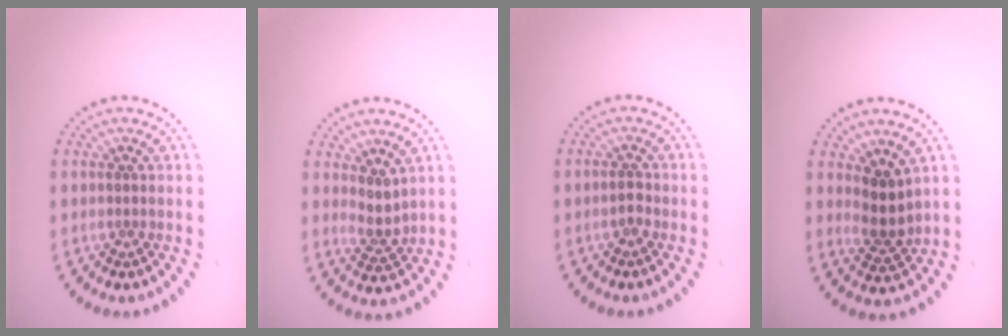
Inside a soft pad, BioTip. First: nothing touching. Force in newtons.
{"total": 1.8, "press": 1.4, "slide": 1.2}
{"total": 1.0, "press": 0.9, "slide": 0.5}
{"total": 2.8, "press": 2.2, "slide": 1.6}